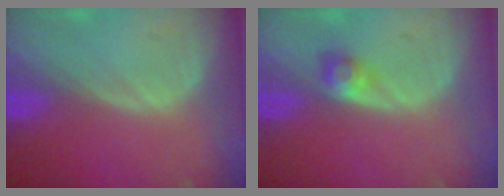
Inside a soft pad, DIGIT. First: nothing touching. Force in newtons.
{"total": 2.5, "press": 2.3, "slide": 1.0}